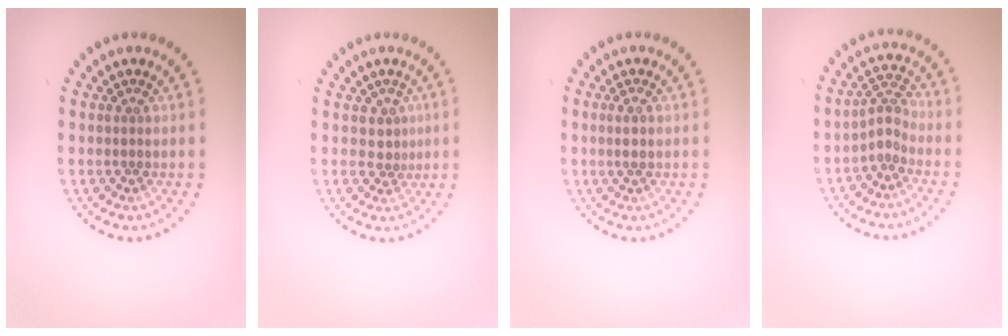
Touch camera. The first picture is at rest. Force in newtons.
{"total": 1.5, "press": 1.2, "slide": 0.9}
{"total": 1.2, "press": 1.0, "slide": 0.6}
{"total": 2.1, "press": 1.4, "slide": 1.6}